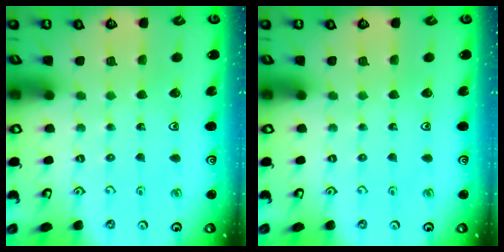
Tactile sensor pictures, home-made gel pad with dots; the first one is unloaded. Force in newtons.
{"total": 0.0}